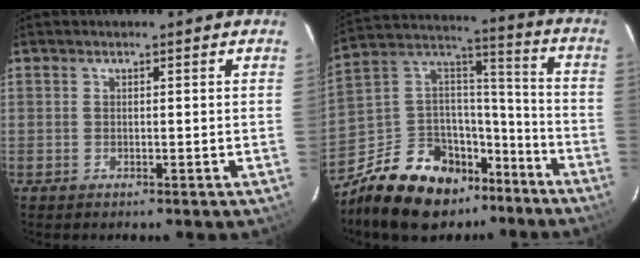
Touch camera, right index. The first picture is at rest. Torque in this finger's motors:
{"motor_torque": [0.99, -1.14, 0.53, 0.03]}